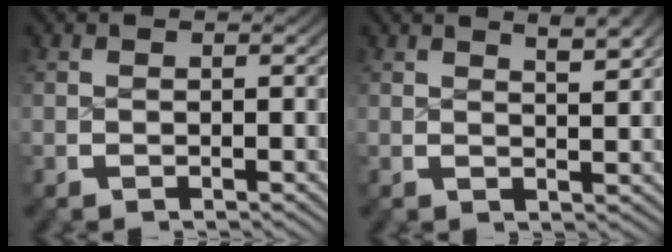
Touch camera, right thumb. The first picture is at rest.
{"total": 3.0, "force": [2.0, 0.5, 2.1], "torque": [-0.027, -0.001, 0.035]}